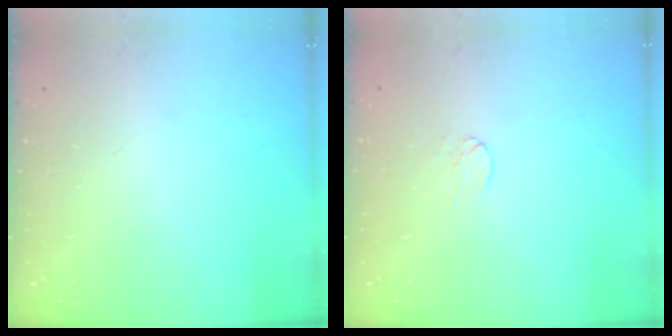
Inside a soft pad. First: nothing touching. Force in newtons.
{"total": 3.1, "press": 3.1, "slide": 0.3}